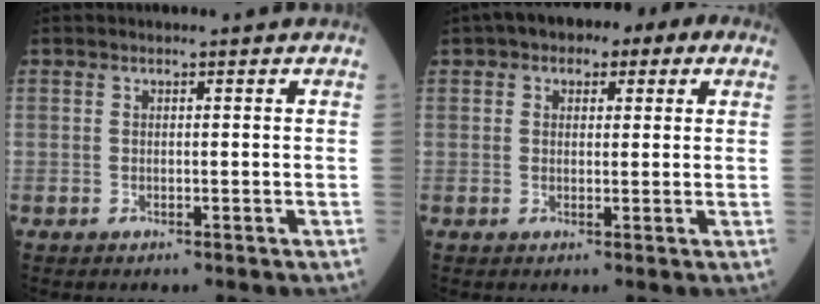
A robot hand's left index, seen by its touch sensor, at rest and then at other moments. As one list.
[{"total": 7.8, "force": [3.7, 3.9, 5.7], "torque": [-0.078, 0.036, 0.048]}]